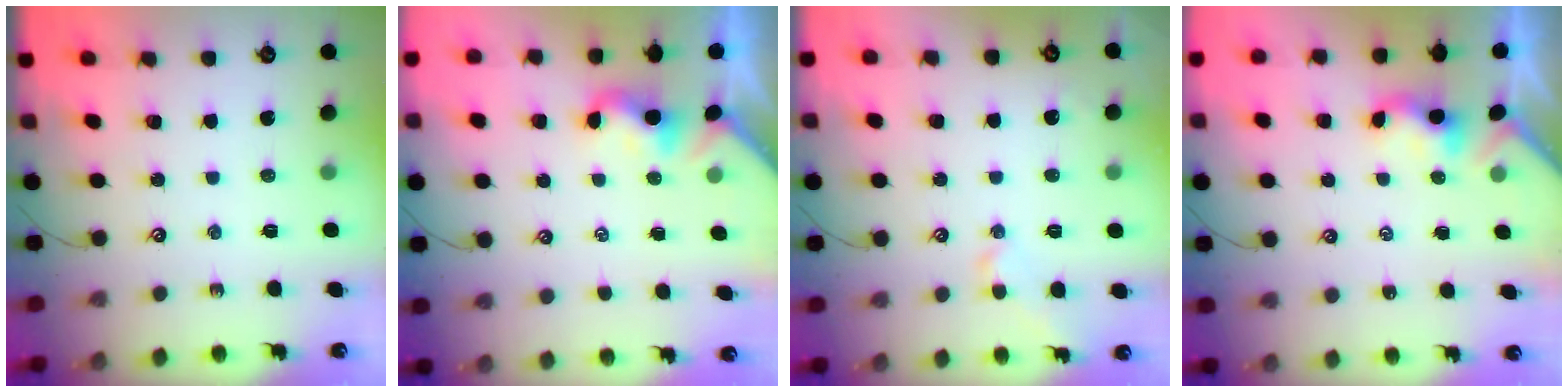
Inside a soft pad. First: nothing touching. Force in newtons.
{"total": 1.9, "press": 1.9, "slide": 0.5}
{"total": 0.8, "press": 0.6, "slide": 0.5}
{"total": 0.5, "press": 0.4, "slide": 0.4}